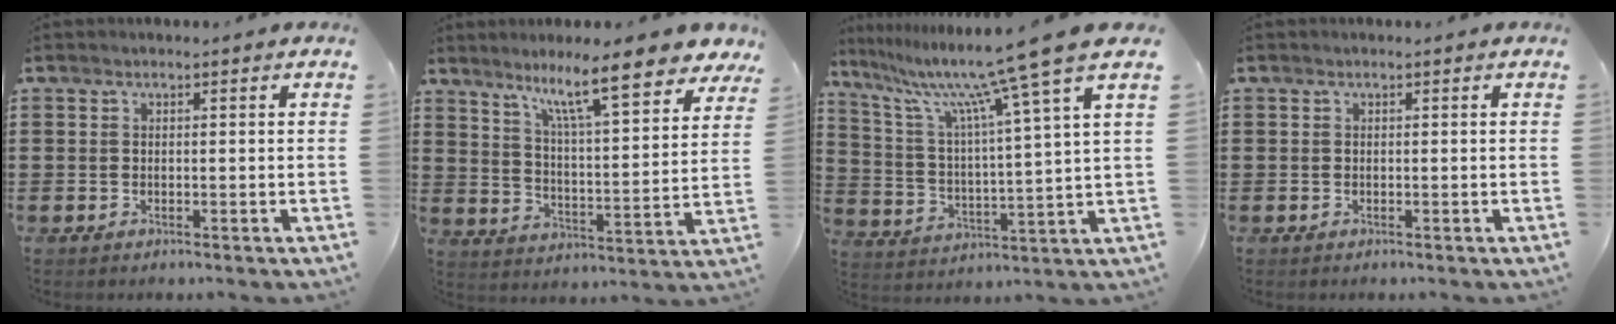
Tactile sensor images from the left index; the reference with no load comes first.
{"total": 11.7, "force": [9.1, 1.3, 7.3], "torque": [-0.135, -0.045, 0.148]}
{"total": 11.9, "force": [9.4, -0.9, 7.3], "torque": [-0.172, -0.059, 0.142]}
{"total": 0.0}